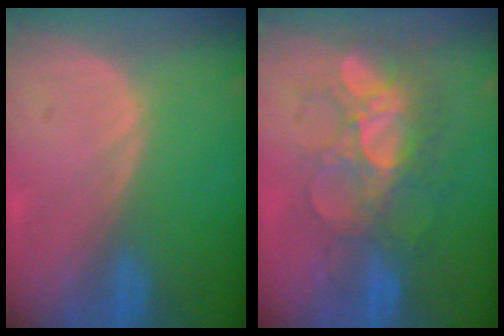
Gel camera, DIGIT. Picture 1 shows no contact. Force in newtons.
{"total": 9.3, "press": 8.5, "slide": 3.8}